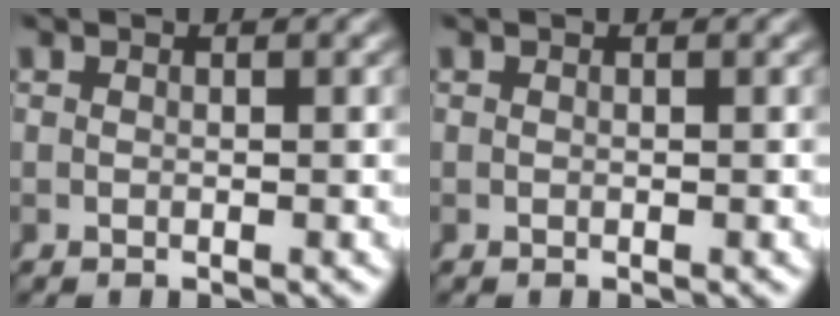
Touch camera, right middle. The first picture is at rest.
{"total": 0.0}